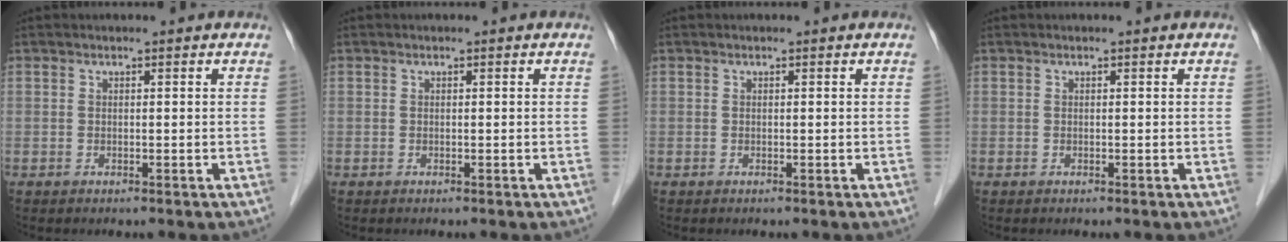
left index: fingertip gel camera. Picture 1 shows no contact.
{"total": 0.0}
{"total": 0.0}
{"total": 0.0}